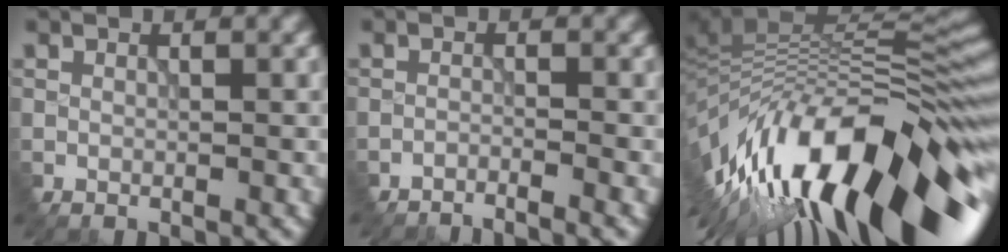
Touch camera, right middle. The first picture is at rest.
{"total": 3.1, "force": [-3.0, 0.0, 0.7], "torque": [-0.017, 0.005, -0.058]}
{"total": 16.9, "force": [-5.8, 6.1, 14.6], "torque": [-0.245, 0.018, -0.104]}